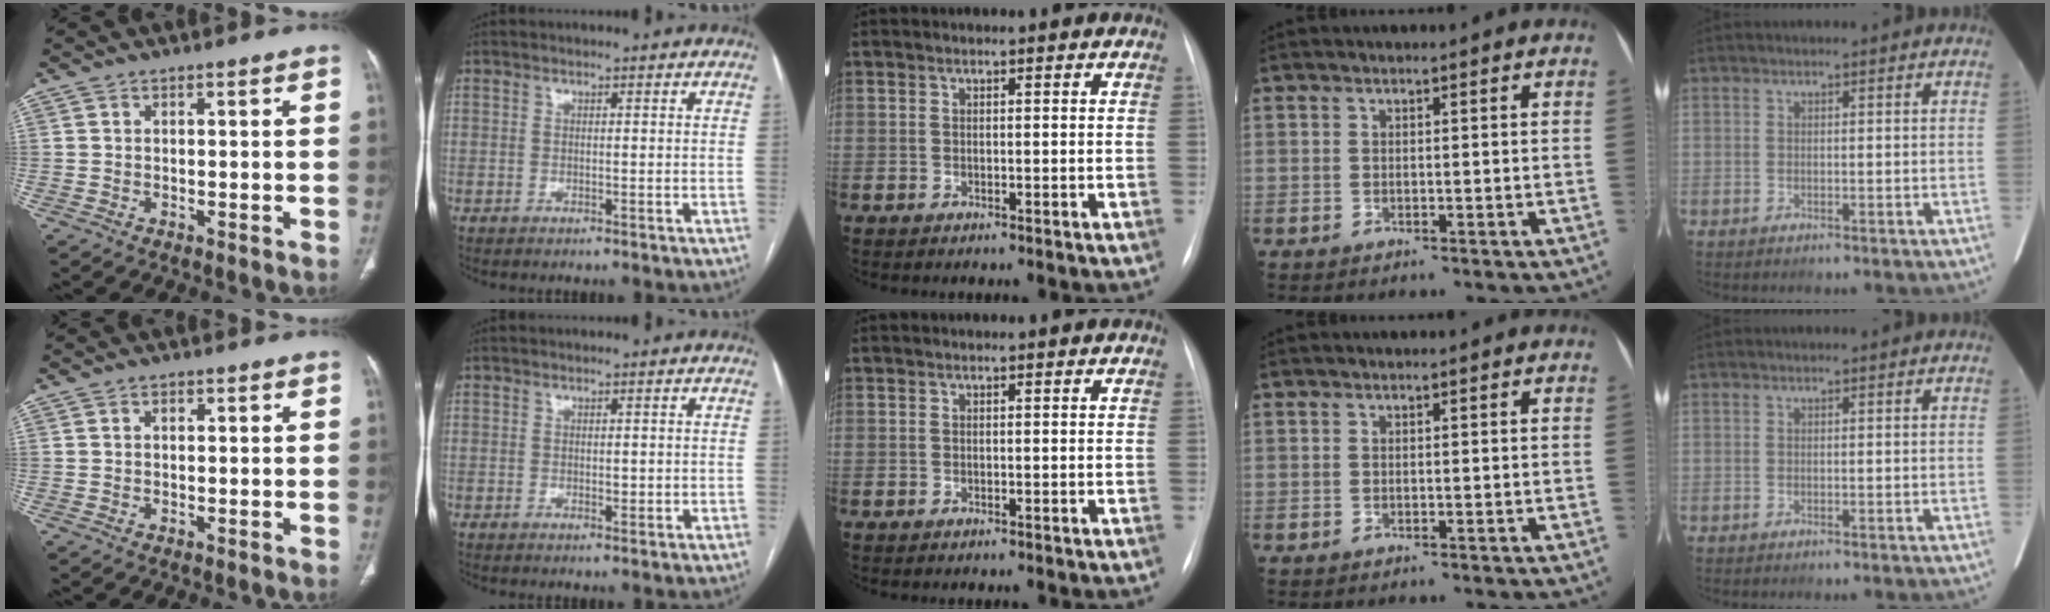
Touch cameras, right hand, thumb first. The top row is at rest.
{"thumb": {"total": 1.3, "force": [0.5, 0.8, 0.9], "torque": [-0.015, 0.002, 0.009]}, "index": {"total": 1.2, "force": [-0.1, 0.7, 1.1], "torque": [-0.015, -0.002, 0.001]}}